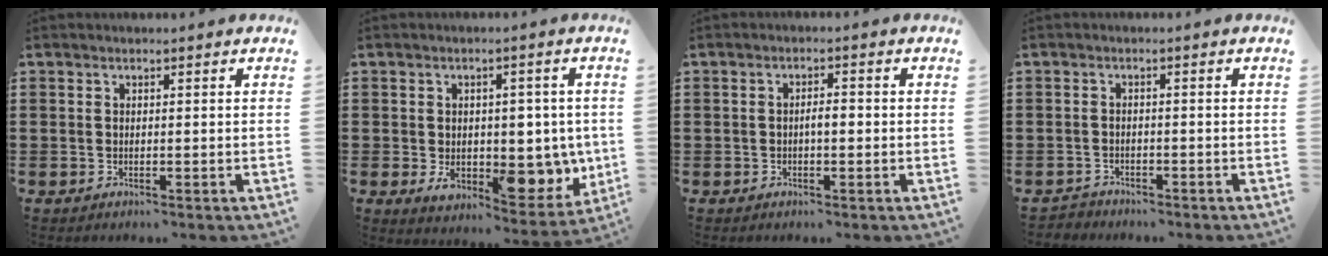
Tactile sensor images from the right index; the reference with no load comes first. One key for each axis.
{"total": 9.1, "fx": -1.1, "fy": 5.8, "fz": 7.0, "tx": -0.083, "ty": -0.003, "tz": -0.010}
{"total": 2.0, "fx": -0.4, "fy": 0.6, "fz": 1.8, "tx": -0.034, "ty": 0.004, "tz": -0.009}
{"total": 1.5, "fx": -1.5, "fy": 0.4, "fz": -0.2, "tx": -0.002, "ty": 0.003, "tz": -0.035}